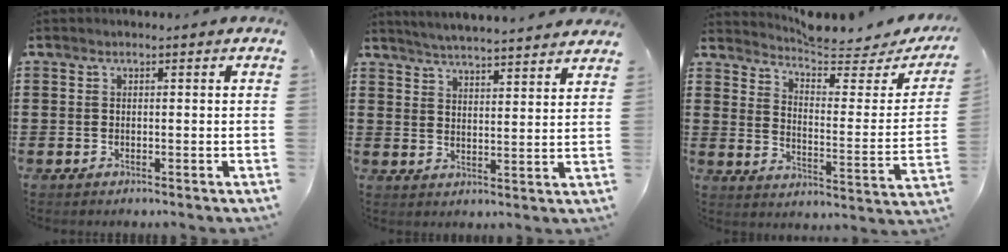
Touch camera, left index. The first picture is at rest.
{"total": 4.5, "force": [4.4, -0.7, 0.5], "torque": [-0.028, -0.027, 0.076]}
{"total": 5.3, "force": [5.0, 0.3, 1.6], "torque": [-0.049, -0.039, 0.084]}